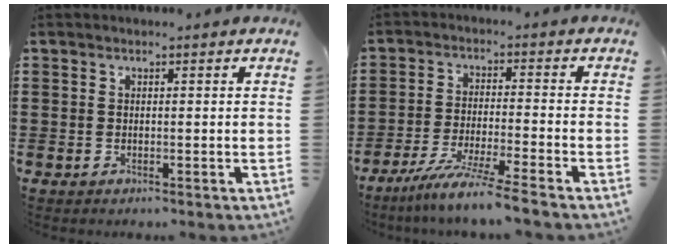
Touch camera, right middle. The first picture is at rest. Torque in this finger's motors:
{"motor_torque": [2.10, -0.04, 0.74, 0.21]}